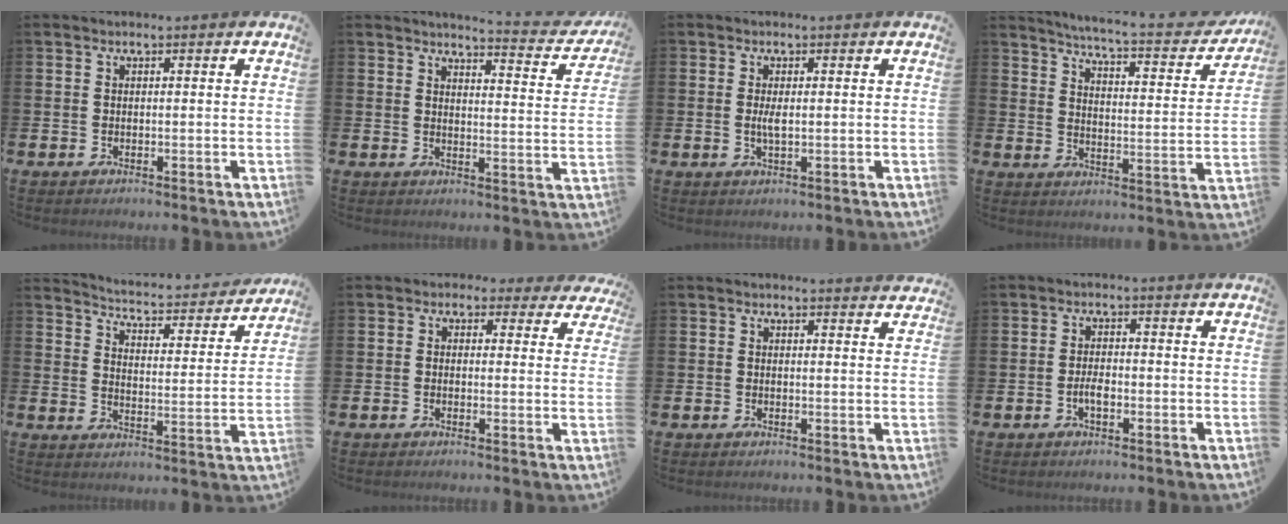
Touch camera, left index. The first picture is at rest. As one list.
[{"total": 3.8, "force": [3.7, 0.0, 0.7], "torque": [-0.017, -0.037, 0.056]}, {"total": 1.8, "force": [0.1, 0.5, 1.7], "torque": [-0.031, -0.001, 0.000]}, {"total": 4.7, "force": [4.5, 0.1, 1.5], "torque": [-0.047, -0.044, 0.065]}, {"total": 4.1, "force": [4.0, 0.5, 0.7], "torque": [-0.032, -0.042, 0.059]}, {"total": 1.9, "force": [1.0, 1.6, 0.3], "torque": [-0.008, -0.003, 0.010]}, {"total": 1.3, "force": [1.3, 0.0, -0.1], "torque": [0.008, -0.009, 0.023]}, {"total": 2.2, "force": [-0.7, 0.9, 1.9], "torque": [-0.033, 0.001, -0.015]}]